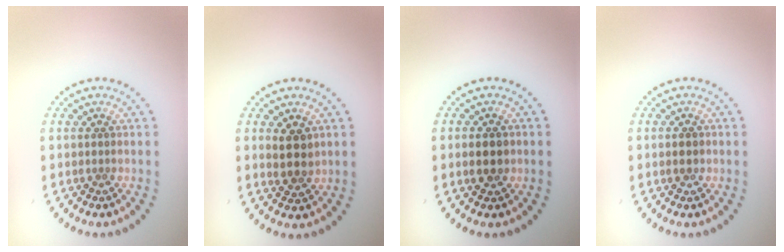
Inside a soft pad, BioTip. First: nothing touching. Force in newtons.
{"total": 2.7, "press": 2.5, "slide": 1.0}
{"total": 2.4, "press": 2.4, "slide": 0.2}
{"total": 1.7, "press": 1.6, "slide": 0.2}